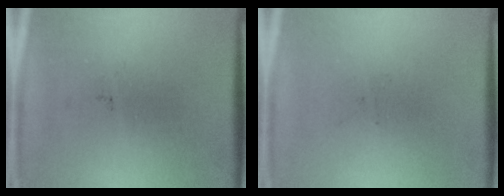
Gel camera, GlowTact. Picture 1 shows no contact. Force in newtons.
{"total": 0.0}